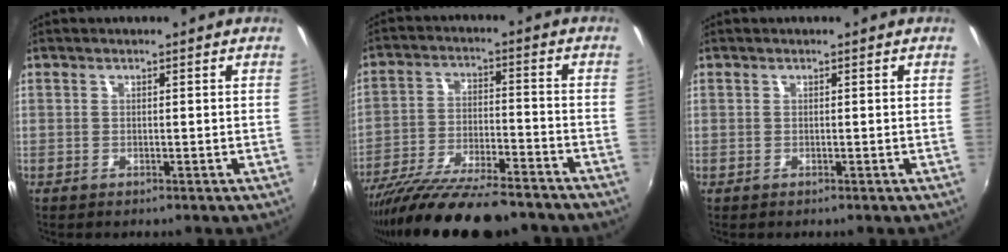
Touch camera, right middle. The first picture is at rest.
{"total": 19.7, "force": [-16.5, 3.7, 10.0], "torque": [-0.193, -0.044, -0.265]}
{"total": 0.0}